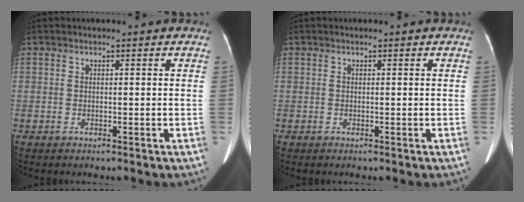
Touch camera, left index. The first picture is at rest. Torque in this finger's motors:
{"motor_torque": [0.09, -0.04, -0.02, 0.02]}